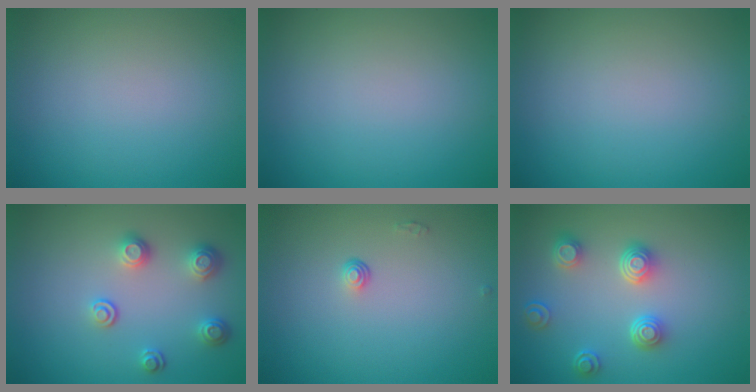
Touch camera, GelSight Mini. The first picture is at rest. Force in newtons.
{"total": 0.0}
{"total": 0.0}
{"total": 2.5, "press": 2.3, "slide": 0.9}
{"total": 0.8, "press": 0.5, "slide": 0.6}
{"total": 4.0, "press": 3.2, "slide": 2.5}